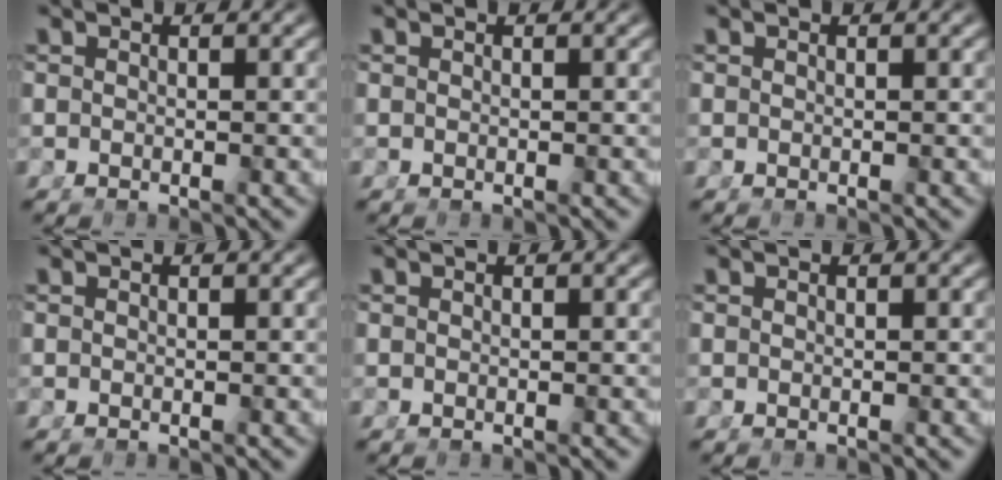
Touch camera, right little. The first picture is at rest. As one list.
[{"total": 0.0}, {"total": 0.0}, {"total": 0.0}, {"total": 0.0}, {"total": 0.0}]